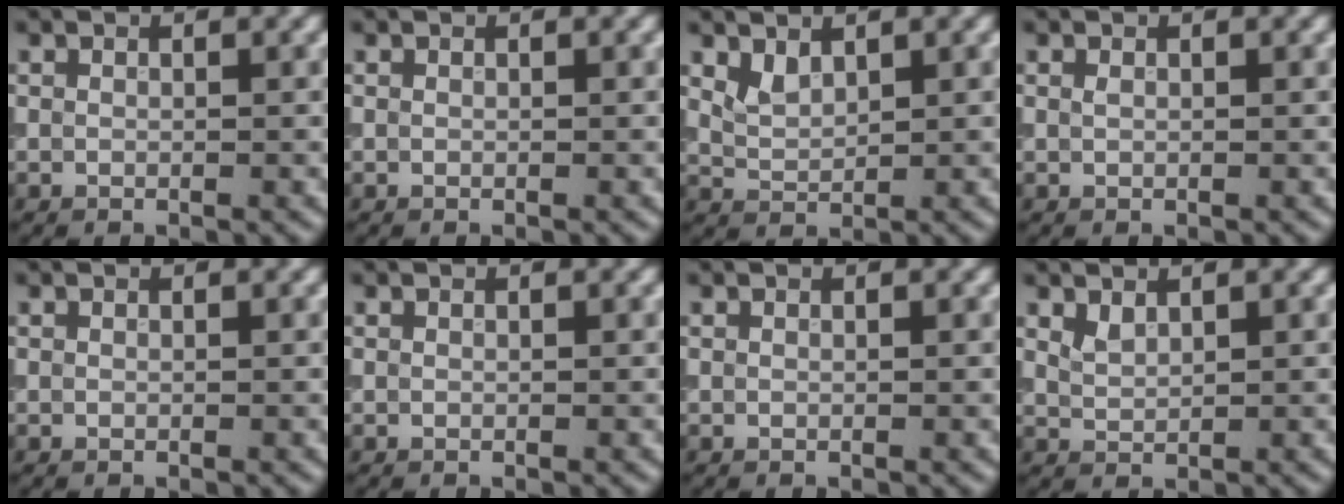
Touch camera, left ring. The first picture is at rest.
{"total": 0.0}
{"total": 1.6, "force": [1.3, 0.7, 0.8], "torque": [-0.018, 0.000, 0.032]}
{"total": 0.0}
{"total": 0.0}
{"total": 0.0}
{"total": 0.0}
{"total": 1.2, "force": [1.0, 0.4, 0.5], "torque": [-0.016, 0.001, 0.026]}